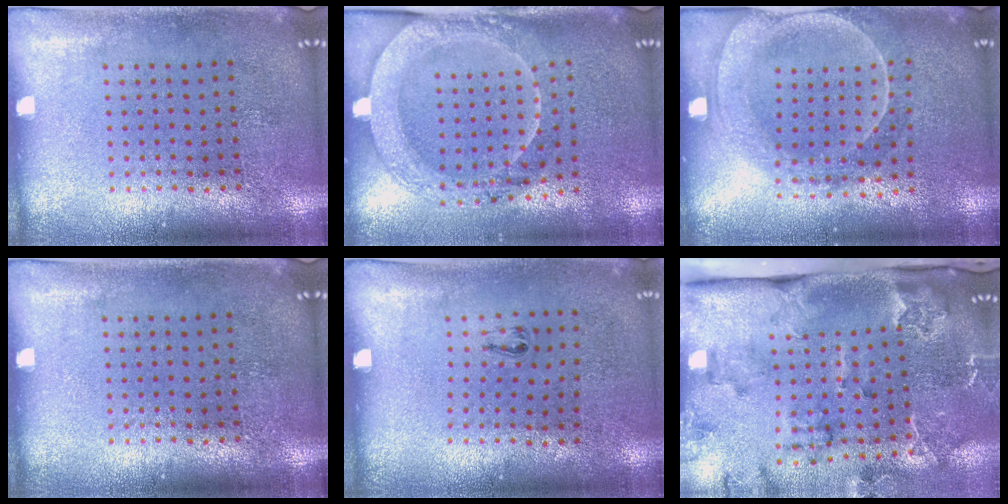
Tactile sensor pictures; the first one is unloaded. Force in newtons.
{"total": 2.1, "press": 2.1, "slide": 0.4}
{"total": 2.1, "press": 2.0, "slide": 0.7}
{"total": 0.0}
{"total": 0.5, "press": 0.2, "slide": 0.5}
{"total": 2.6, "press": 2.4, "slide": 1.1}